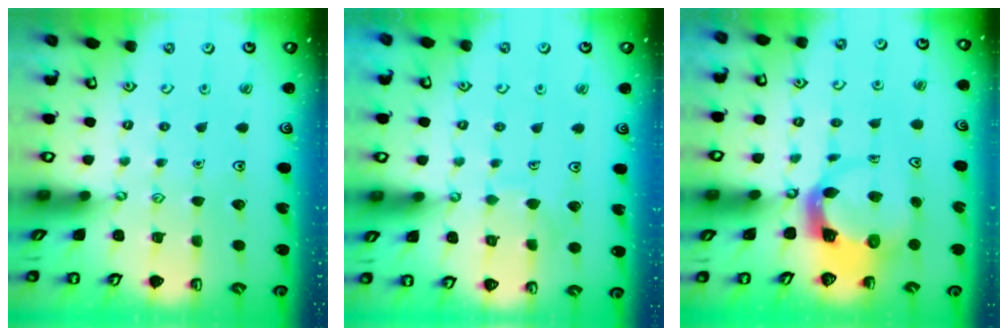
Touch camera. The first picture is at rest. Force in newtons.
{"total": 5.4, "press": 5.4, "slide": 0.5}
{"total": 4.3, "press": 4.3, "slide": 0.5}